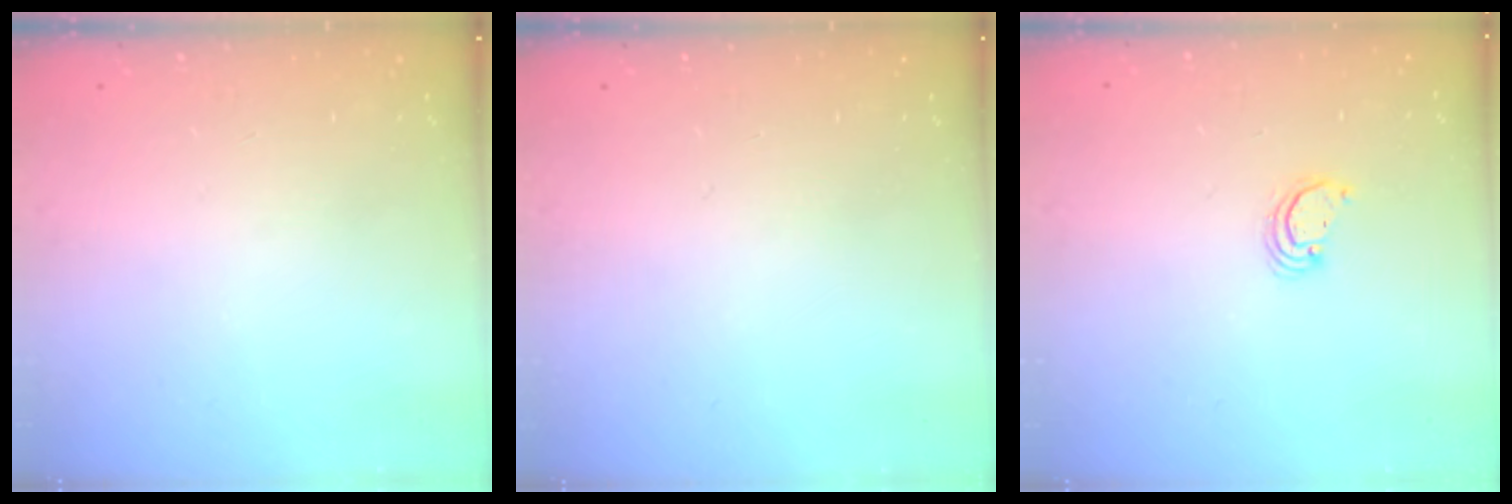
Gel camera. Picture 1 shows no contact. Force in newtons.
{"total": 0.0}
{"total": 2.7, "press": 2.7, "slide": 0.2}